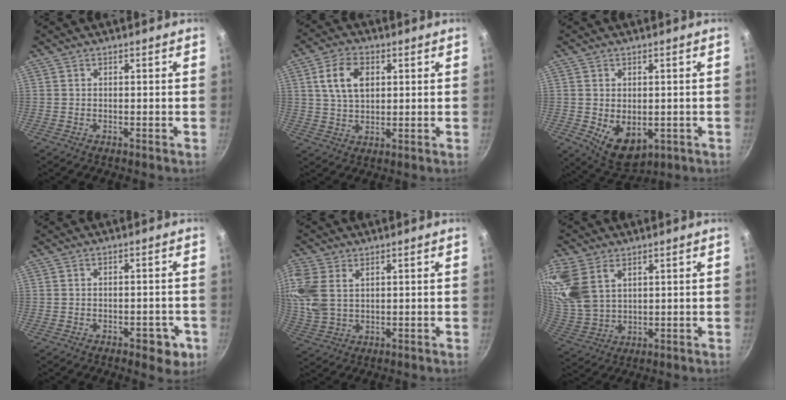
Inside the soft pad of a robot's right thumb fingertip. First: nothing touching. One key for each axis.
{"total": 8.6, "fx": 2.5, "fy": 5.3, "fz": 6.2, "tx": -0.107, "ty": 0.000, "tz": 0.046}
{"total": 8.7, "fx": -1.9, "fy": 5.6, "fz": 6.4, "tx": -0.088, "ty": -0.011, "tz": -0.011}
{"total": 5.2, "fx": -2.5, "fy": 2.6, "fz": 3.7, "tx": -0.027, "ty": 0.013, "tz": -0.029}
{"total": 11.1, "fx": 3.0, "fy": 7.3, "fz": 7.8, "tx": -0.201, "ty": 0.003, "tz": 0.067}
{"total": 15.1, "fx": 5.8, "fy": 9.9, "fz": 9.7, "tx": -0.241, "ty": -0.009, "tz": 0.125}